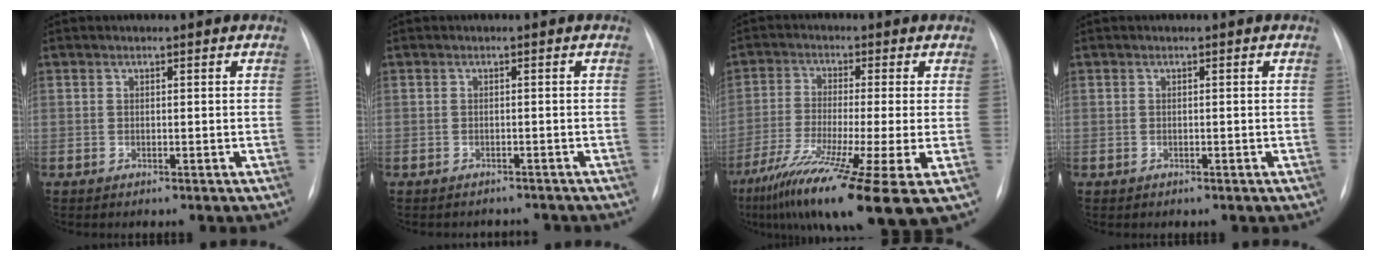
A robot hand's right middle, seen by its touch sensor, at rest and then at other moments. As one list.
[{"total": 3.1, "force": [-2.9, 1.1, -0.1], "torque": [0.006, 0.002, -0.034]}, {"total": 15.8, "force": [-8.4, -0.3, 13.4], "torque": [-0.222, -0.044, -0.146]}, {"total": 0.0}]